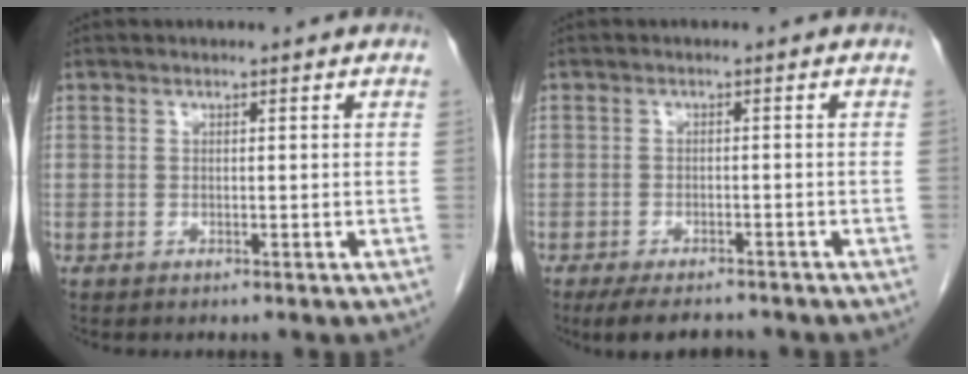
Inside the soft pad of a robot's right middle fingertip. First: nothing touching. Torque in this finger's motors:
{"motor_torque": [0.36, -0.29, 0.04, 0.03]}